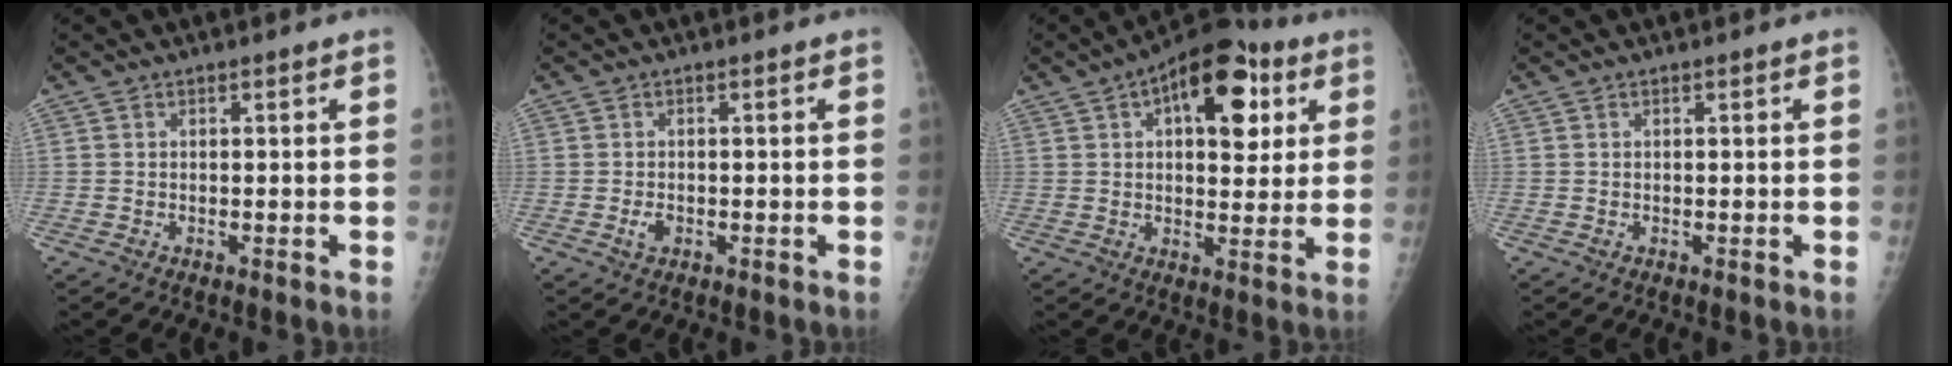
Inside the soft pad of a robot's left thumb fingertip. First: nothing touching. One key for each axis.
{"total": 1.9, "fx": -0.6, "fy": 1.2, "fz": 1.3, "tx": -0.020, "ty": 0.001, "tz": -0.009}
{"total": 16.3, "fx": 6.1, "fy": 8.4, "fz": 12.5, "tx": -0.131, "ty": 0.002, "tz": 0.082}
{"total": 0.0}